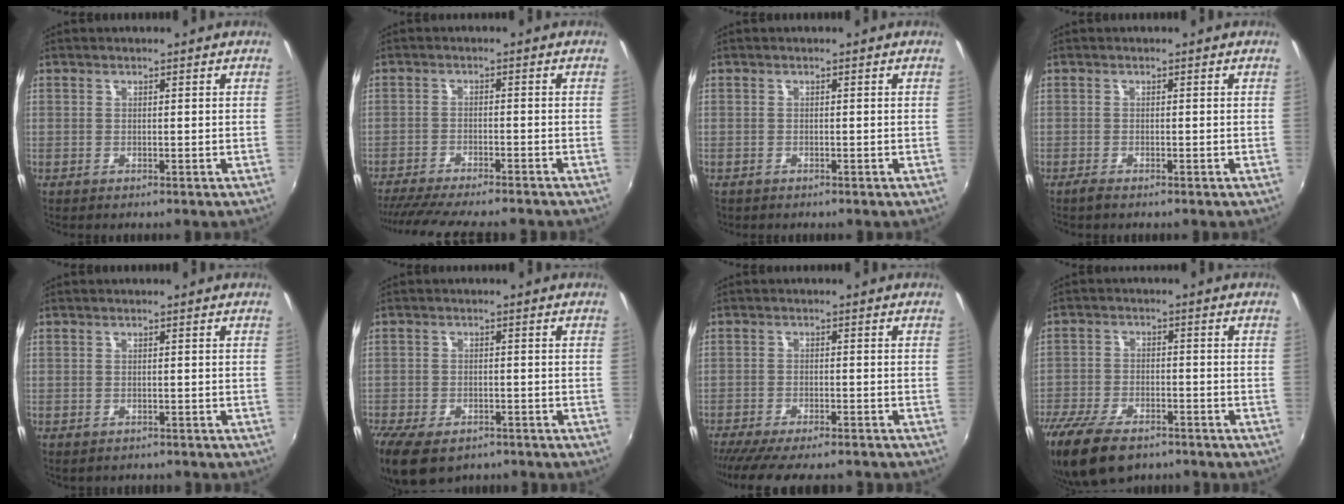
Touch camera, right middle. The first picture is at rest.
{"total": 13.8, "force": [-12.1, 1.7, 6.2], "torque": [-0.132, -0.026, -0.188]}
{"total": 0.8, "force": [-0.5, 0.6, 0.1], "torque": [-0.006, -0.003, -0.008]}
{"total": 1.2, "force": [-1.0, 0.2, 0.6], "torque": [-0.012, -0.005, -0.020]}
{"total": 1.2, "force": [-0.9, 0.7, 0.3], "torque": [-0.011, -0.005, -0.011]}
{"total": 11.0, "force": [-7.6, 5.5, 5.7], "torque": [-0.146, -0.042, -0.130]}
{"total": 11.2, "force": [-9.7, 2.0, 5.3], "torque": [-0.115, -0.036, -0.152]}
{"total": 13.9, "force": [-10.2, 6.0, 7.2], "torque": [-0.177, -0.040, -0.183]}